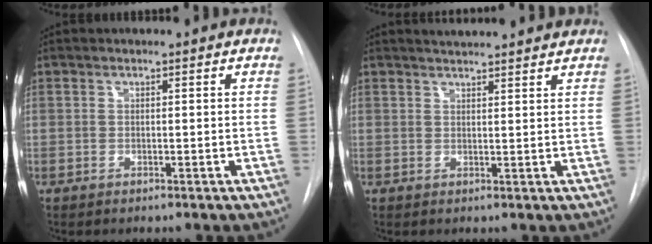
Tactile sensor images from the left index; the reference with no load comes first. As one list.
[{"total": 7.1, "force": [6.6, 0.7, 2.6], "torque": [-0.039, 0.017, 0.080]}]